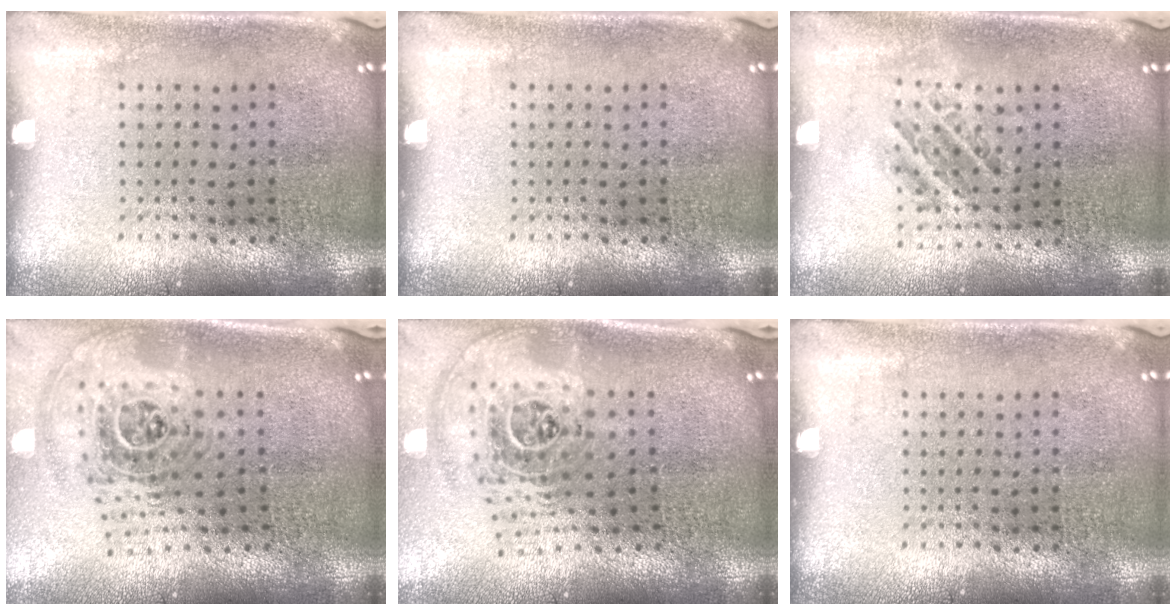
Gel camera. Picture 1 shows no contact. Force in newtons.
{"total": 0.0}
{"total": 1.0, "press": 1.0, "slide": 0.4}
{"total": 1.9, "press": 1.5, "slide": 1.2}
{"total": 2.7, "press": 1.8, "slide": 2.0}
{"total": 0.0}